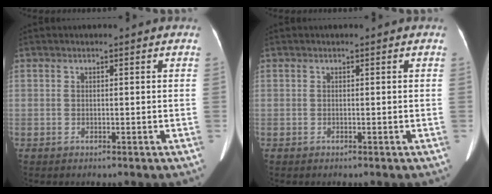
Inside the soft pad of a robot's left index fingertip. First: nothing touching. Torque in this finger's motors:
{"motor_torque": [0.05, 0.05, 0.01, 0.00]}